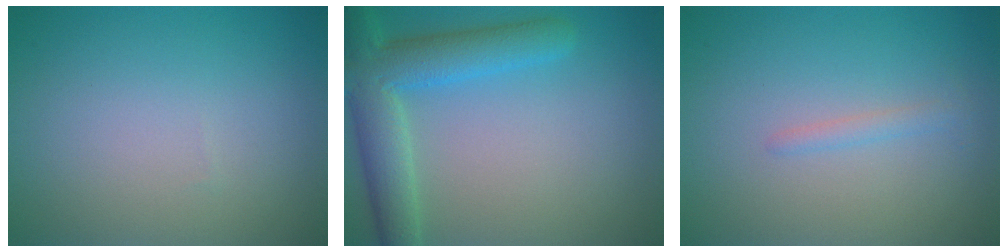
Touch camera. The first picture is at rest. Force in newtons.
{"total": 6.3, "press": 6.3, "slide": 0.3}
{"total": 1.0, "press": 1.0, "slide": 0.0}